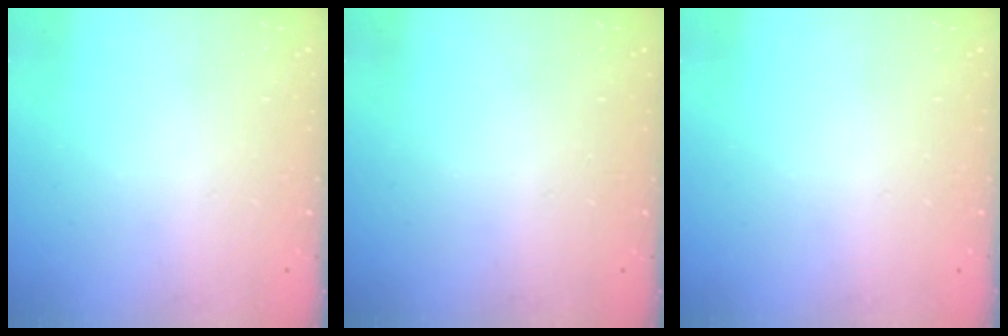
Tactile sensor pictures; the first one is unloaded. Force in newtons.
{"total": 0.0}
{"total": 0.0}